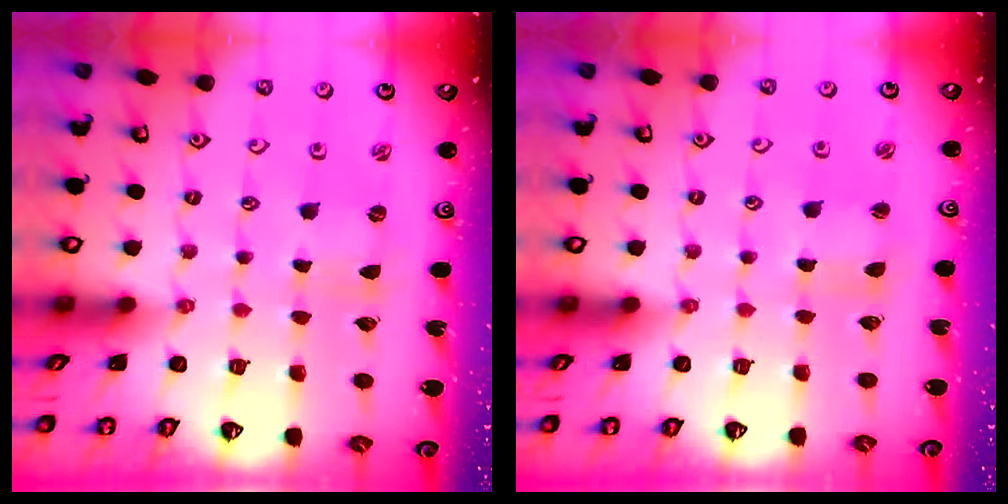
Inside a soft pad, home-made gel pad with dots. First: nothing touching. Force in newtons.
{"total": 1.5, "press": 1.5, "slide": 0.2}